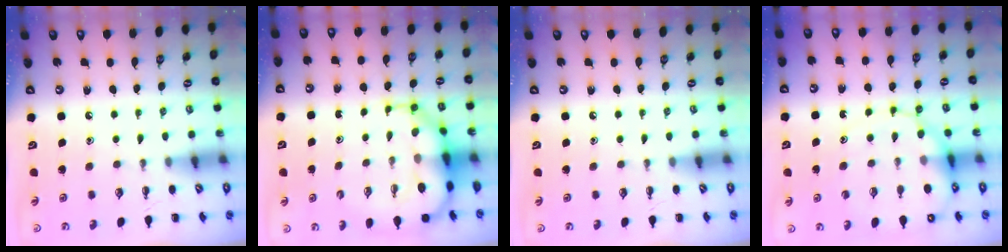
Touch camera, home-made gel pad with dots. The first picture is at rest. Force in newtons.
{"total": 10.8, "press": 10.3, "slide": 2.9}
{"total": 0.0}
{"total": 12.8, "press": 12.5, "slide": 3.0}